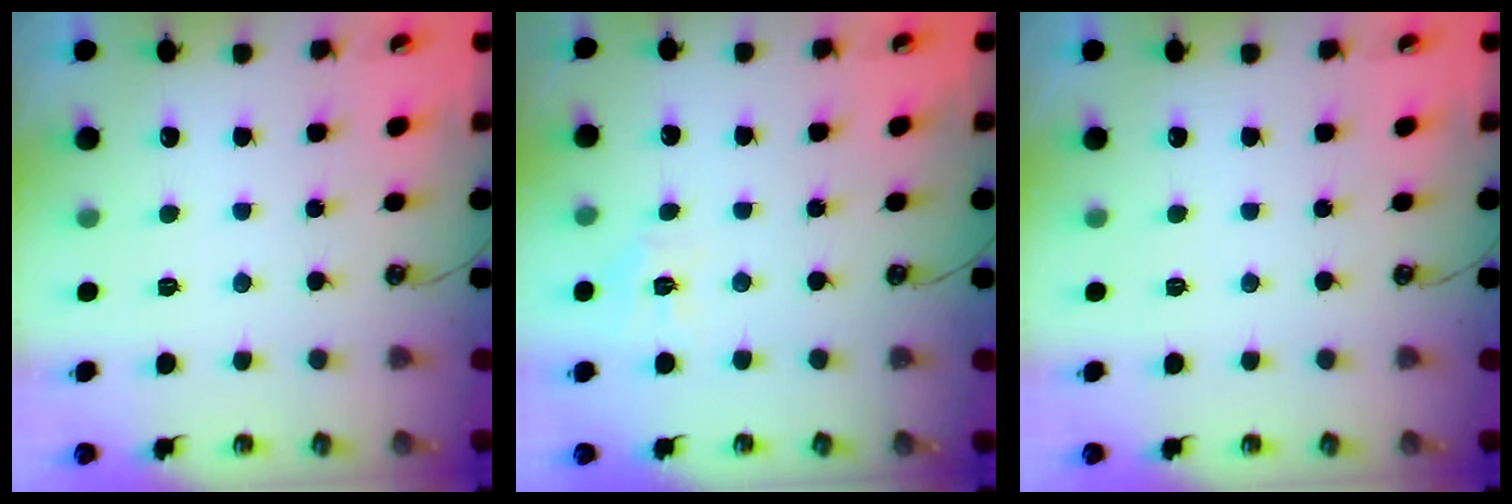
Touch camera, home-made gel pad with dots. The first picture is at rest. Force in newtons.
{"total": 4.9, "press": 4.9, "slide": 0.7}
{"total": 0.0}